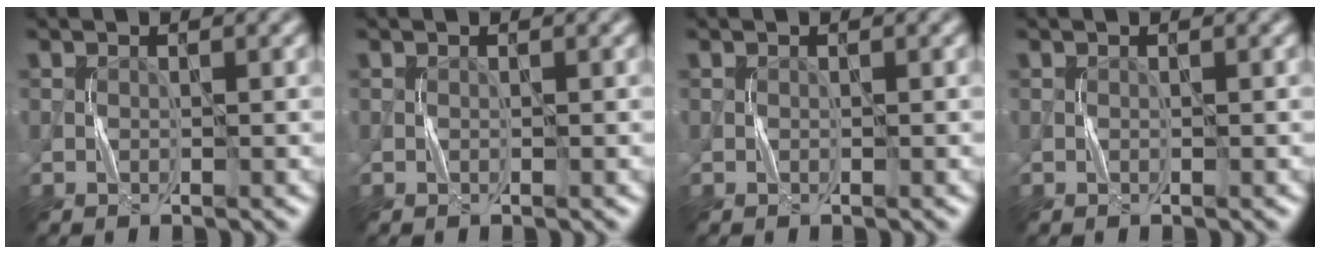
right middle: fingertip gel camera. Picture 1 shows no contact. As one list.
[{"total": 0.0}, {"total": 0.0}, {"total": 0.0}]